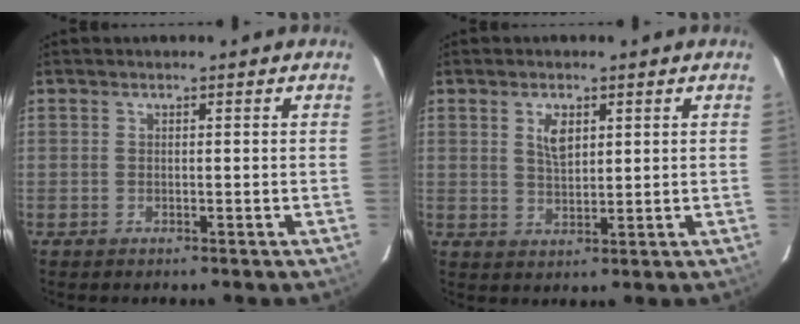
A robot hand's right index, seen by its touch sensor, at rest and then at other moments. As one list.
[{"total": 4.1, "force": [1.7, 2.1, 3.1], "torque": [-0.053, 0.003, 0.031]}]